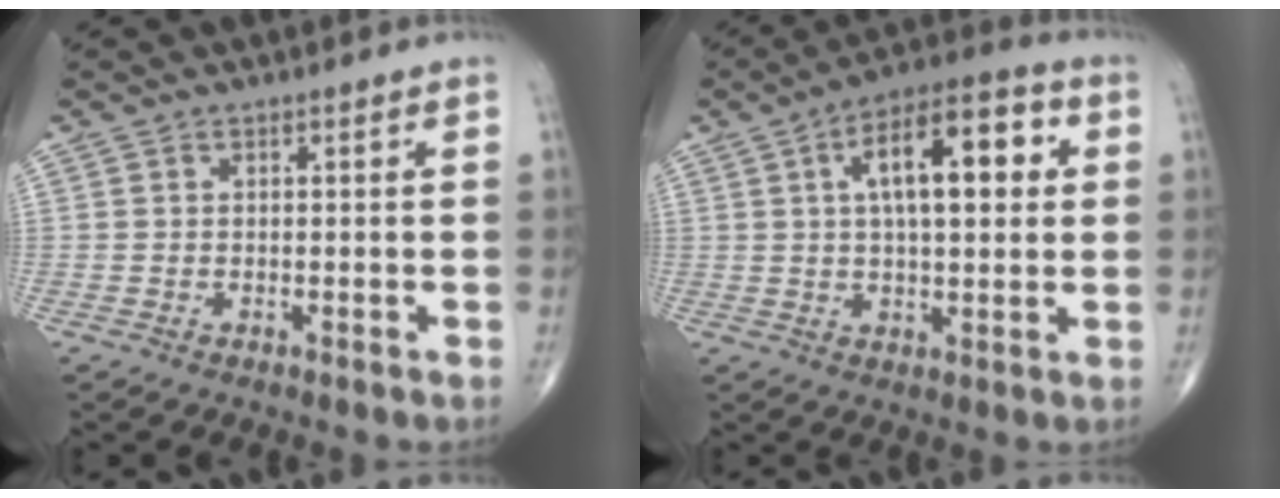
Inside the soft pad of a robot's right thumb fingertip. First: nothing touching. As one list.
[{"total": 15.6, "force": [3.7, 6.5, 13.7], "torque": [-0.191, 0.019, 0.051]}]